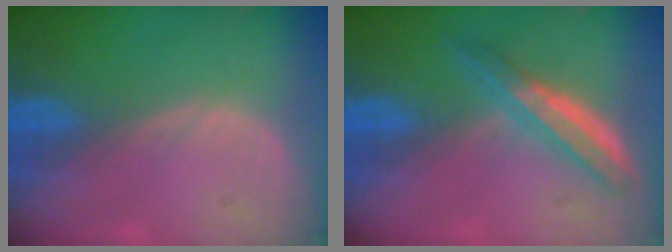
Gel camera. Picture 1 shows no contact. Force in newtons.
{"total": 4.8, "press": 4.7, "slide": 0.3}